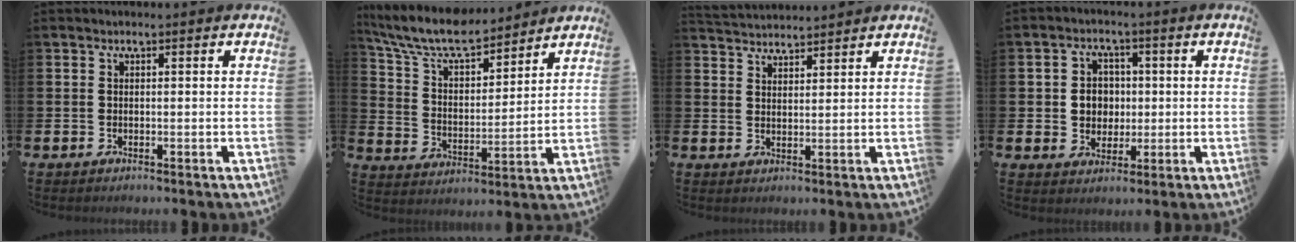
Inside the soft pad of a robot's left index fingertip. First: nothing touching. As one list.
[{"total": 9.0, "force": [8.2, 1.9, 3.2], "torque": [-0.104, -0.046, 0.146]}, {"total": 3.4, "force": [3.4, 0.4, -0.1], "torque": [-0.007, -0.018, 0.062]}, {"total": 4.2, "force": [0.5, 3.9, 1.4], "torque": [-0.029, 0.010, 0.003]}]